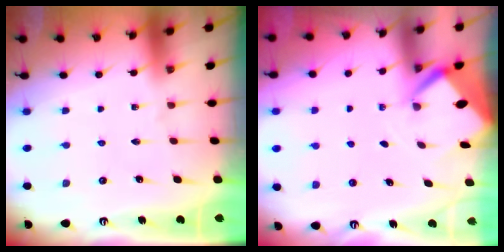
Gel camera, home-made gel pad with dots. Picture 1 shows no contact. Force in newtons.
{"total": 3.0, "press": 3.0, "slide": 0.2}